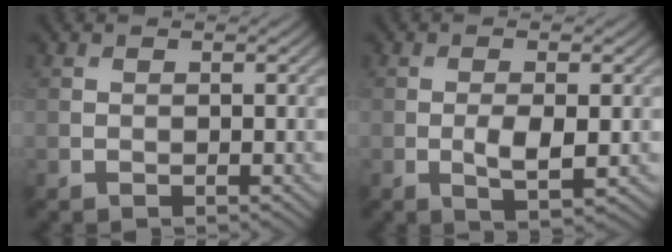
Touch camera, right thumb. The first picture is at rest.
{"total": 3.3, "force": [-0.4, 1.0, 3.1], "torque": [-0.063, -0.008, -0.003]}